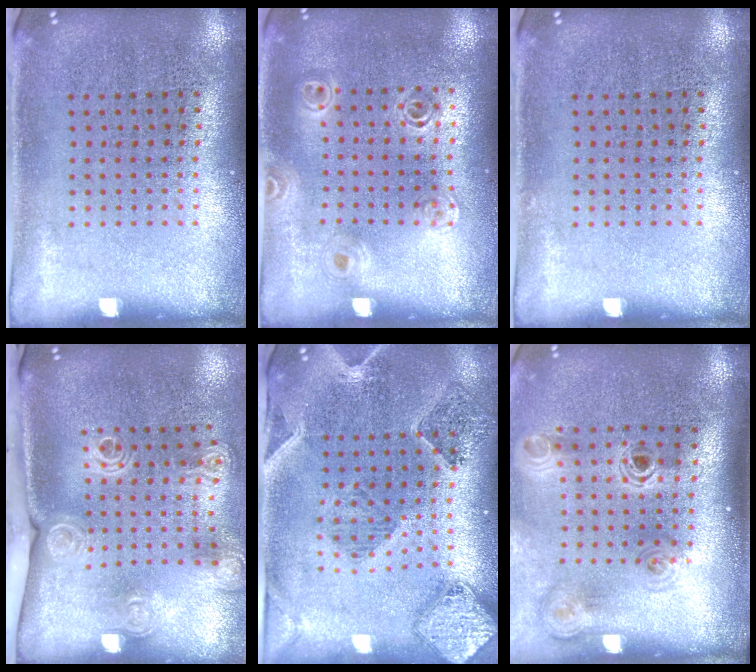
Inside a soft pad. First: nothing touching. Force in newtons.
{"total": 1.1, "press": 1.1, "slide": 0.2}
{"total": 0.0}
{"total": 2.1, "press": 1.5, "slide": 1.4}
{"total": 1.5, "press": 1.4, "slide": 0.4}
{"total": 1.3, "press": 1.2, "slide": 0.5}